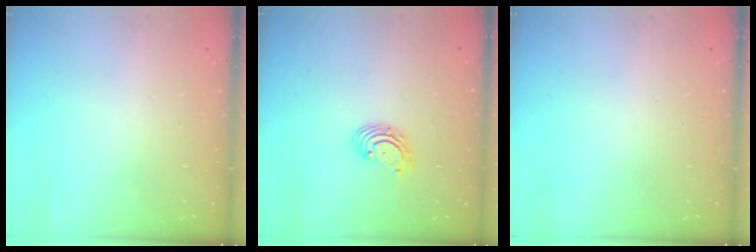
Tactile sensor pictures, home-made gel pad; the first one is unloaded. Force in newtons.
{"total": 2.7, "press": 2.7, "slide": 0.1}
{"total": 0.0}